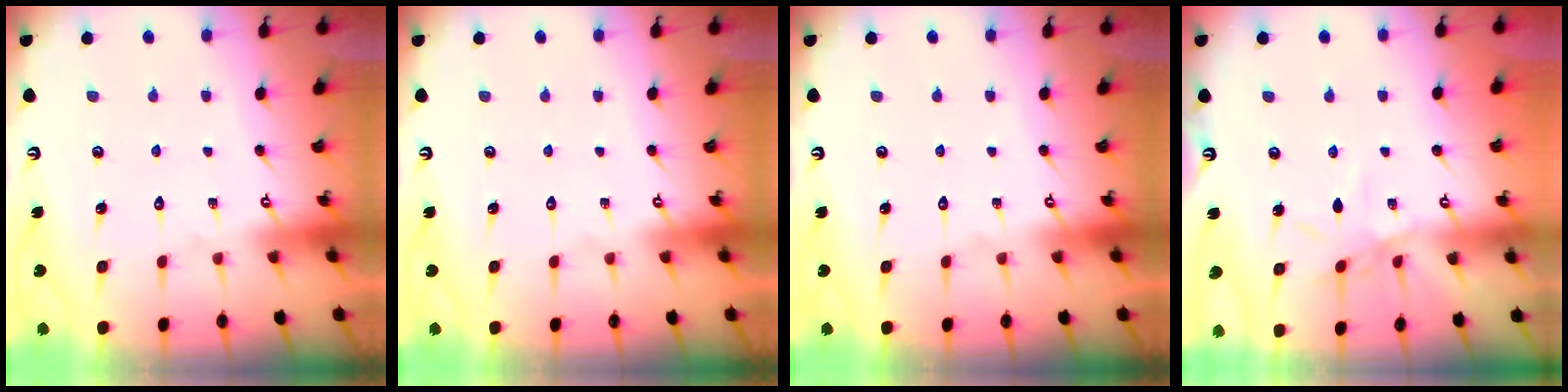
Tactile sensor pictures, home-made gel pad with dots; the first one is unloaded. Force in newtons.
{"total": 0.0}
{"total": 0.0}
{"total": 4.5, "press": 4.5, "slide": 0.6}